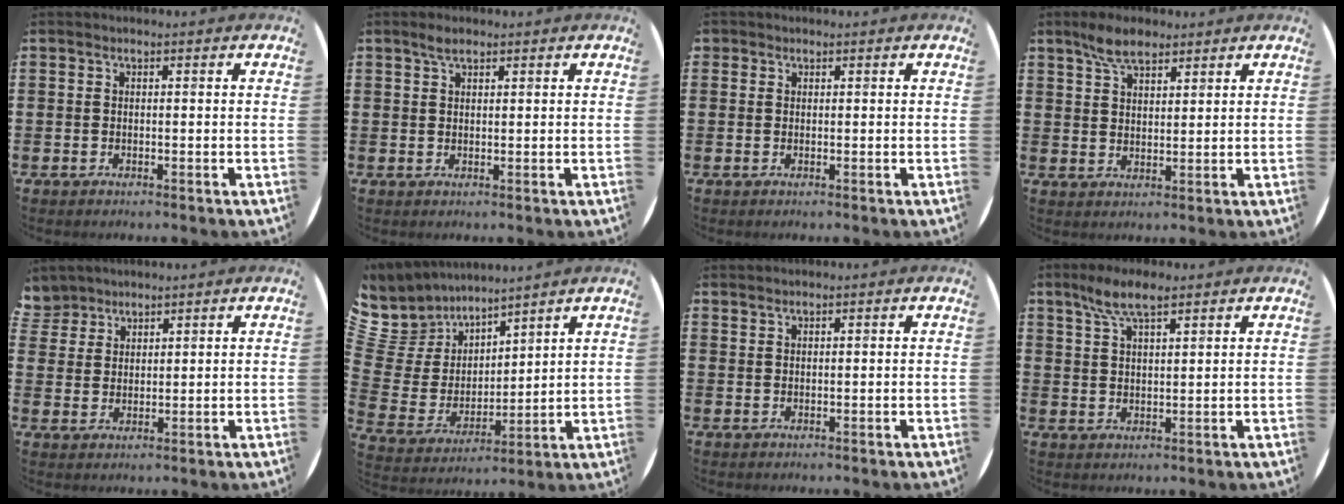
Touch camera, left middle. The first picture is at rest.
{"total": 2.1, "force": [1.5, 0.8, 1.2], "torque": [-0.016, 0.004, 0.025]}
{"total": 0.6, "force": [0.4, 0.4, -0.1], "torque": [0.002, 0.004, 0.008]}
{"total": 5.2, "force": [4.1, 2.1, 2.4], "torque": [-0.047, -0.001, 0.074]}
{"total": 3.8, "force": [3.4, 1.6, -0.4], "torque": [-0.005, -0.007, 0.067]}
{"total": 7.4, "force": [5.9, 4.5, -0.3], "torque": [-0.051, -0.048, 0.111]}
{"total": 1.1, "force": [1.1, 0.1, -0.3], "torque": [0.004, 0.002, 0.021]}
{"total": 5.9, "force": [4.3, 1.6, 3.6], "torque": [-0.081, 0.001, 0.077]}